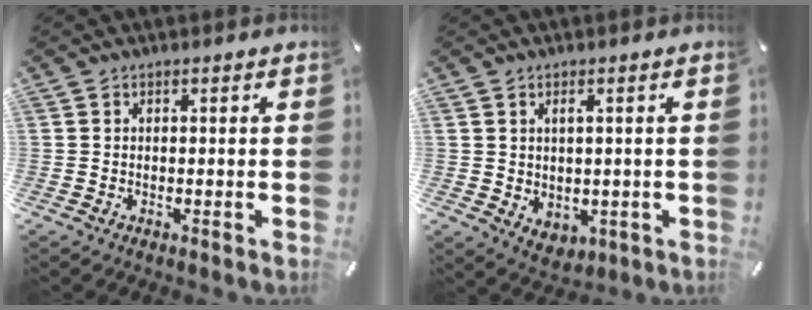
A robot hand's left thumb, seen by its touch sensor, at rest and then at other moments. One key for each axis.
{"total": 3.2, "fx": 1.5, "fy": 2.6, "fz": 1.2, "tx": -0.014, "ty": -0.009, "tz": 0.023}